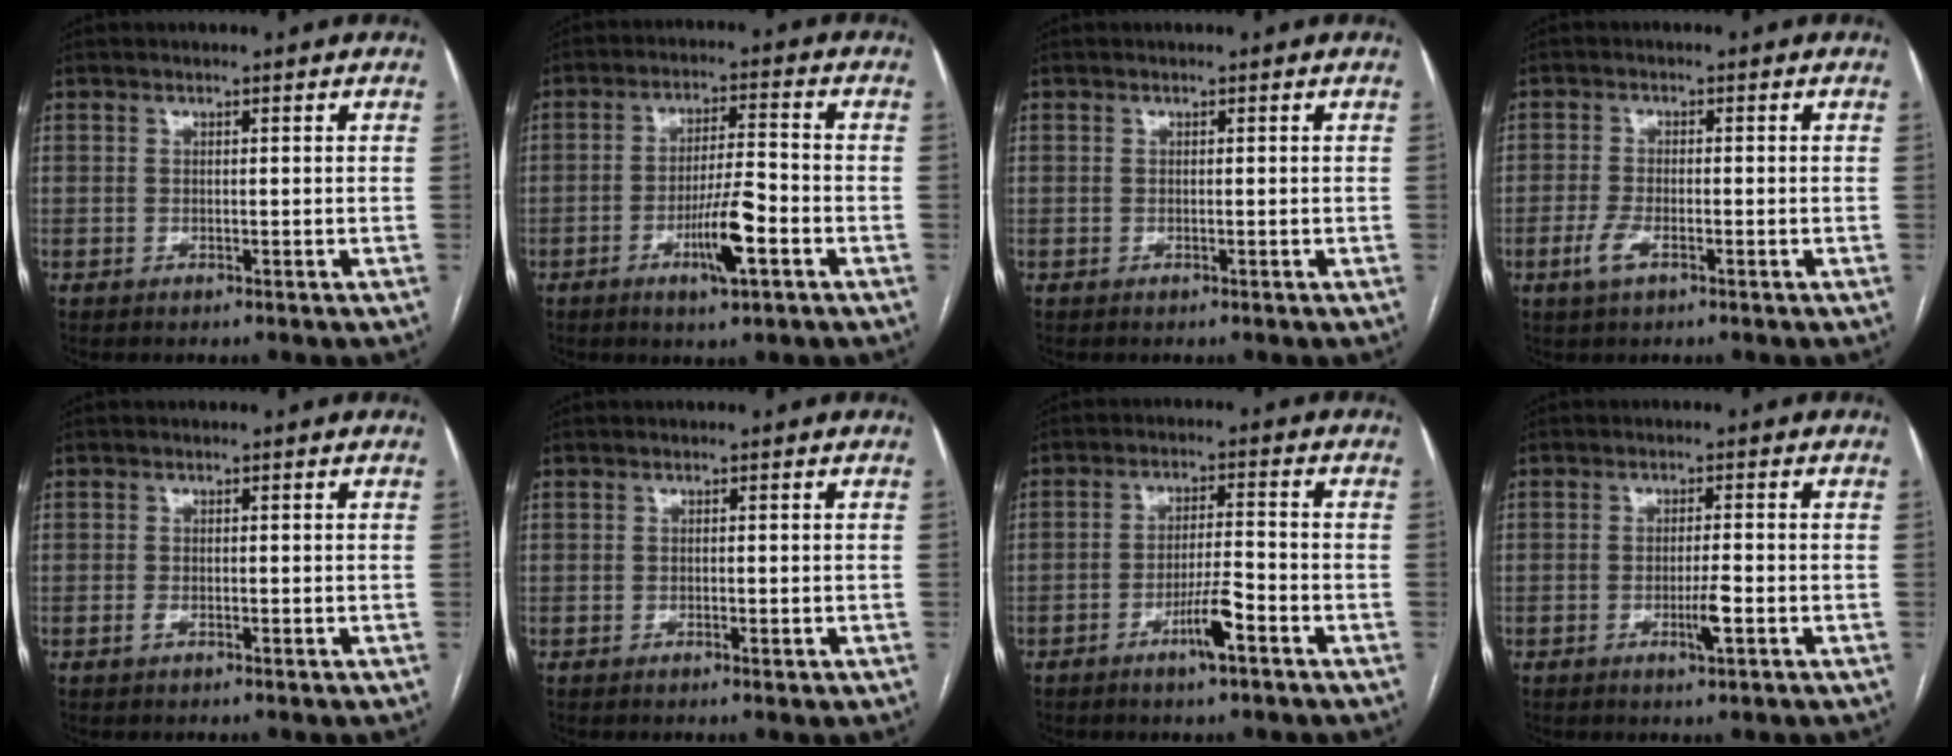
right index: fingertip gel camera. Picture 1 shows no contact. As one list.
[{"total": 8.2, "force": [-3.4, 0.8, 7.4], "torque": [-0.136, -0.002, -0.055]}, {"total": 0.0}, {"total": 3.2, "force": [-1.6, 1.1, 2.6], "torque": [-0.062, -0.002, -0.030]}, {"total": 0.6, "force": [-0.3, 0.2, 0.5], "torque": [-0.011, 0.000, -0.004]}, {"total": 0.6, "force": [-0.2, 0.2, 0.5], "torque": [-0.010, -0.001, -0.001]}, {"total": 5.7, "force": [-3.1, 0.2, 4.8], "torque": [-0.087, -0.003, -0.056]}, {"total": 3.2, "force": [-1.1, 0.0, 3.0], "torque": [-0.056, -0.005, -0.017]}]